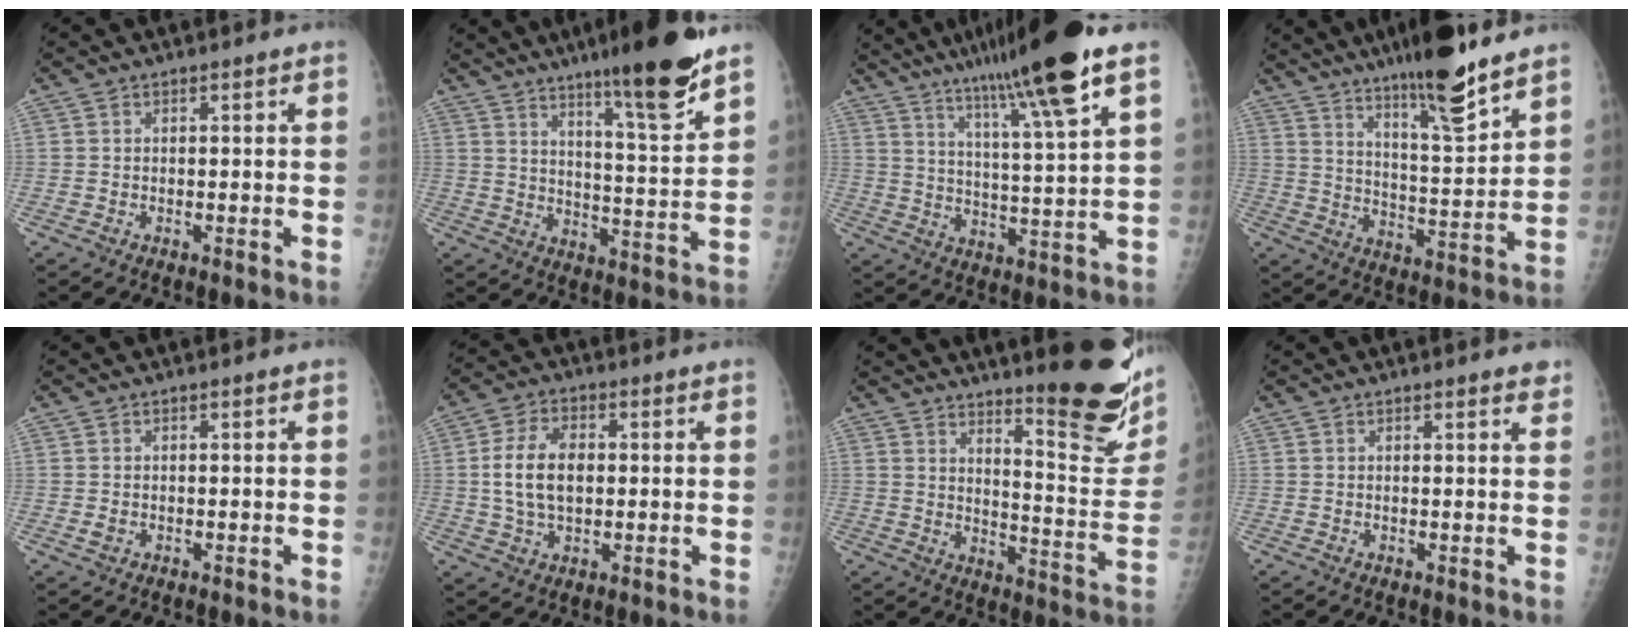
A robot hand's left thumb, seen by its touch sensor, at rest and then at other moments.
{"total": 14.9, "force": [10.3, 1.1, 10.7], "torque": [-0.146, -0.070, 0.160]}
{"total": 16.8, "force": [10.8, -0.1, 12.9], "torque": [-0.203, -0.038, 0.171]}
{"total": 15.2, "force": [11.3, 1.9, 10.1], "torque": [-0.147, -0.074, 0.186]}
{"total": 0.8, "force": [-0.2, 0.7, 0.5], "torque": [-0.009, 0.000, -0.001]}
{"total": 9.7, "force": [0.5, 6.1, 7.5], "torque": [-0.136, 0.007, 0.011]}
{"total": 20.2, "force": [13.4, 4.0, 14.6], "torque": [-0.163, -0.105, 0.189]}
{"total": 2.4, "force": [1.9, 0.4, 1.4], "torque": [-0.009, -0.004, 0.019]}